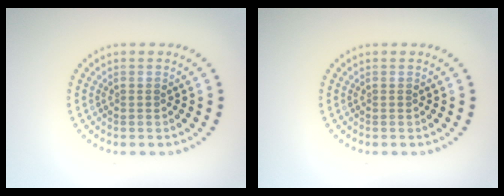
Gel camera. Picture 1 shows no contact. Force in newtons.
{"total": 0.0}